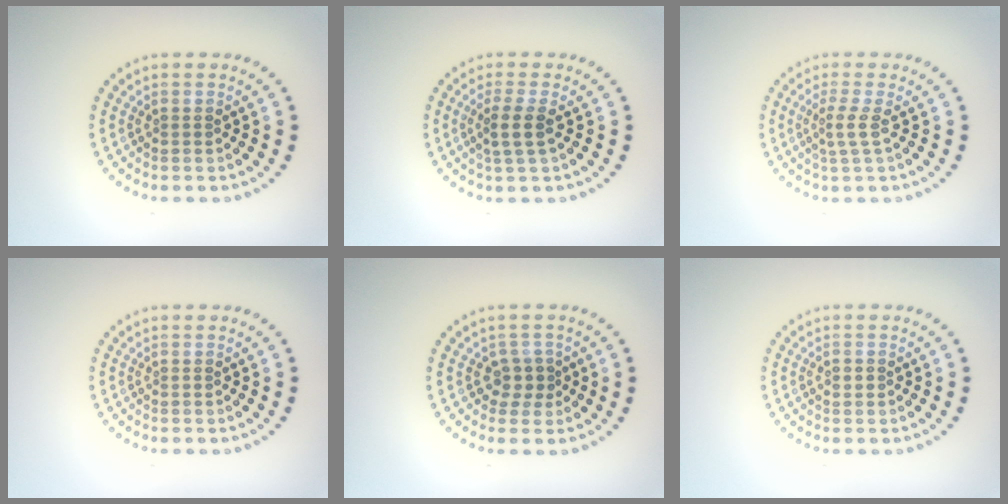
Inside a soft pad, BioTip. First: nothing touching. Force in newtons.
{"total": 2.2, "press": 1.9, "slide": 1.3}
{"total": 1.8, "press": 1.2, "slide": 1.3}
{"total": 0.0}
{"total": 1.8, "press": 1.5, "slide": 1.0}
{"total": 1.1, "press": 1.1, "slide": 0.1}